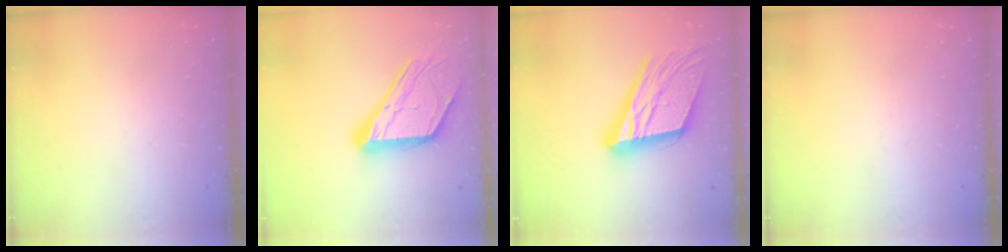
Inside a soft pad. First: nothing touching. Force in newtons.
{"total": 19.1, "press": 19.0, "slide": 1.7}
{"total": 25.1, "press": 24.8, "slide": 4.1}
{"total": 0.0}